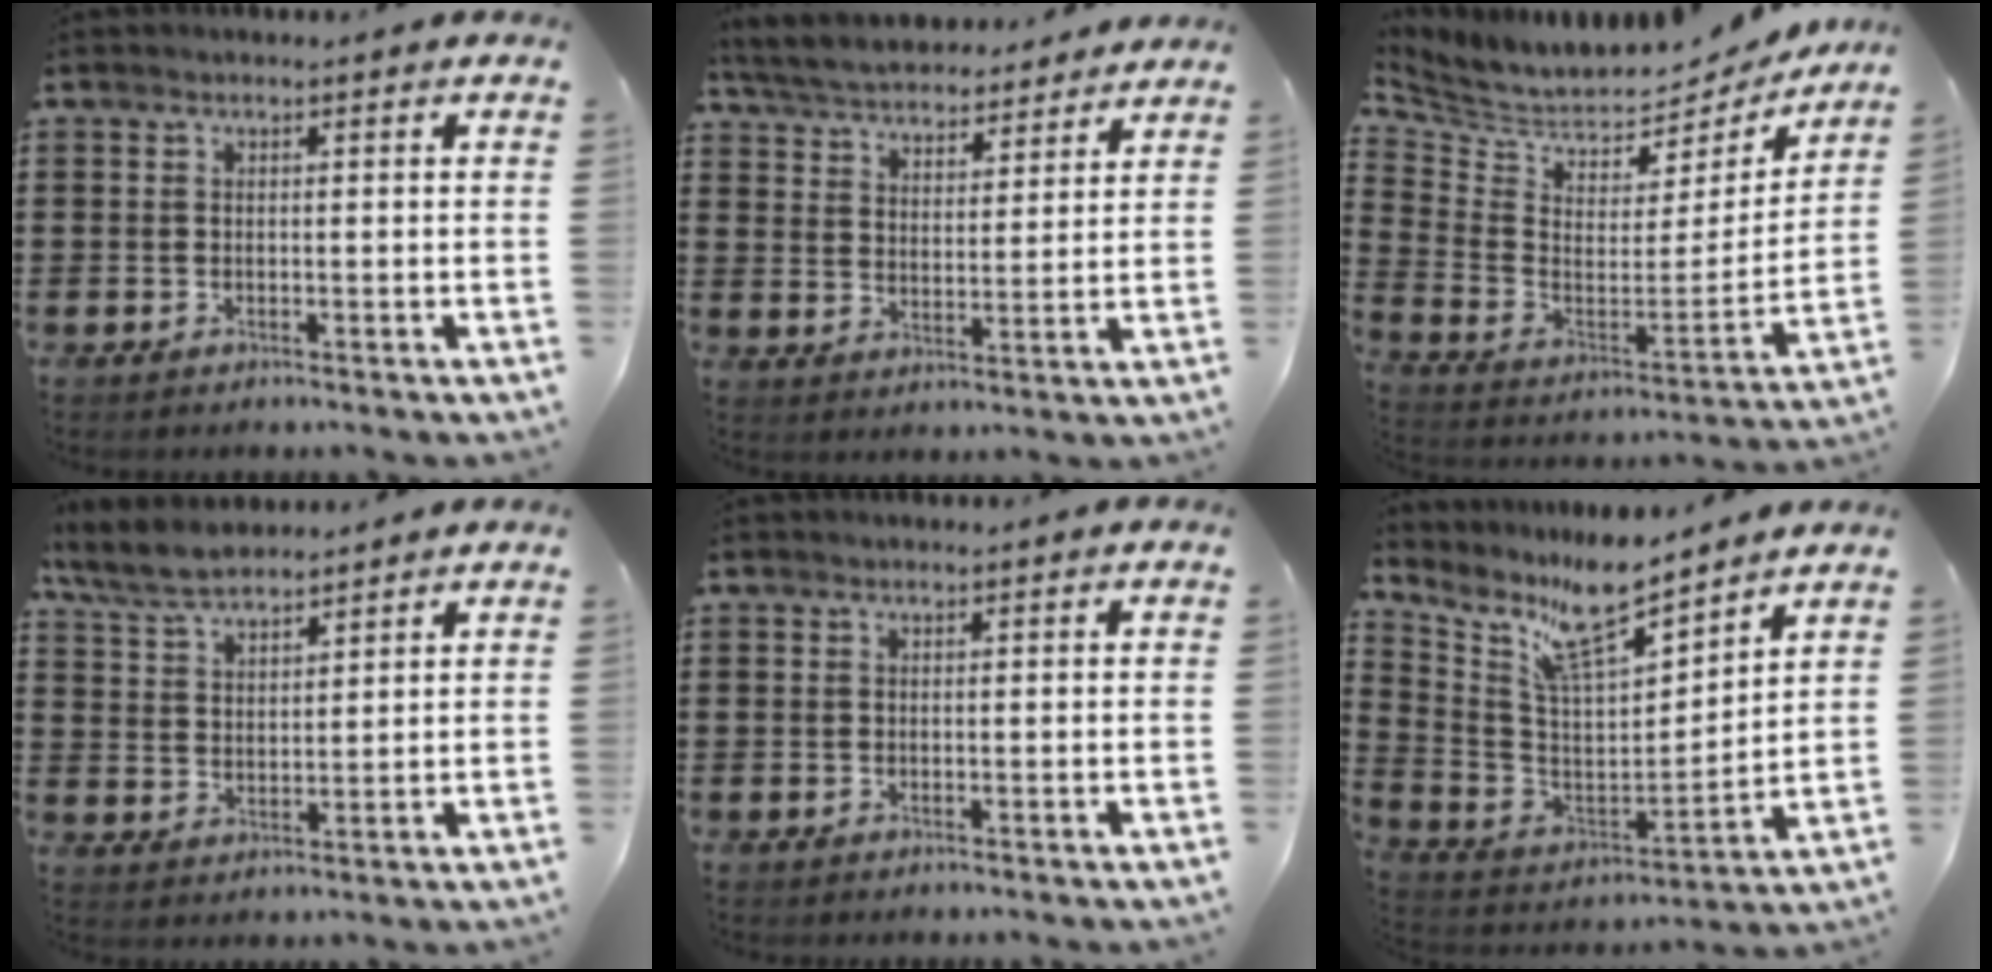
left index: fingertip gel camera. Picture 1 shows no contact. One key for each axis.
{"total": 5.3, "fx": 5.3, "fy": 0.6, "fz": 0.6, "tx": -0.038, "ty": -0.030, "tz": 0.092}
{"total": 4.7, "fx": 4.2, "fy": 1.9, "fz": 0.7, "tx": -0.044, "ty": -0.048, "tz": 0.071}
{"total": 6.2, "fx": 5.6, "fy": 1.5, "fz": 2.1, "tx": -0.060, "ty": -0.008, "tz": 0.107}
{"total": 0.0}
{"total": 11.2, "fx": 9.0, "fy": 2.6, "fz": 6.1, "tx": -0.150, "ty": -0.053, "tz": 0.158}